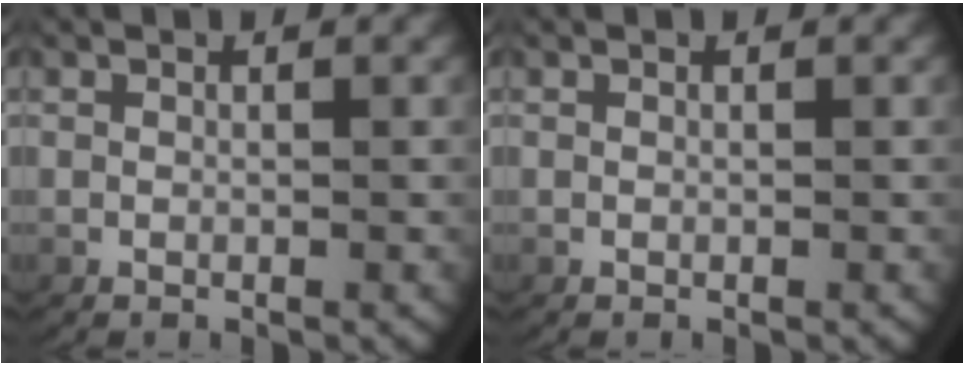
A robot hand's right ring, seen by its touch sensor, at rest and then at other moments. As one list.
[{"total": 0.0}]